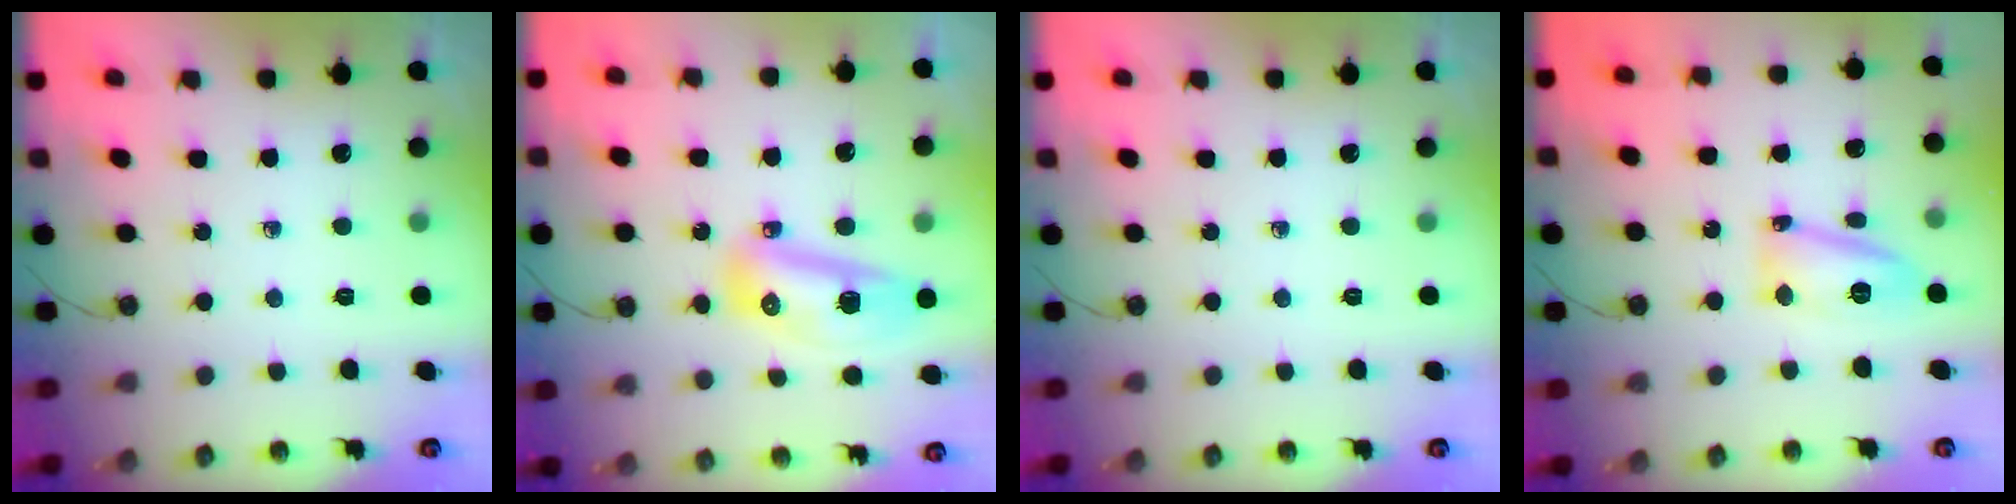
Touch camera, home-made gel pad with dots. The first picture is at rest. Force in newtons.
{"total": 11.9, "press": 11.9, "slide": 1.4}
{"total": 0.0}
{"total": 12.4, "press": 11.7, "slide": 4.2}